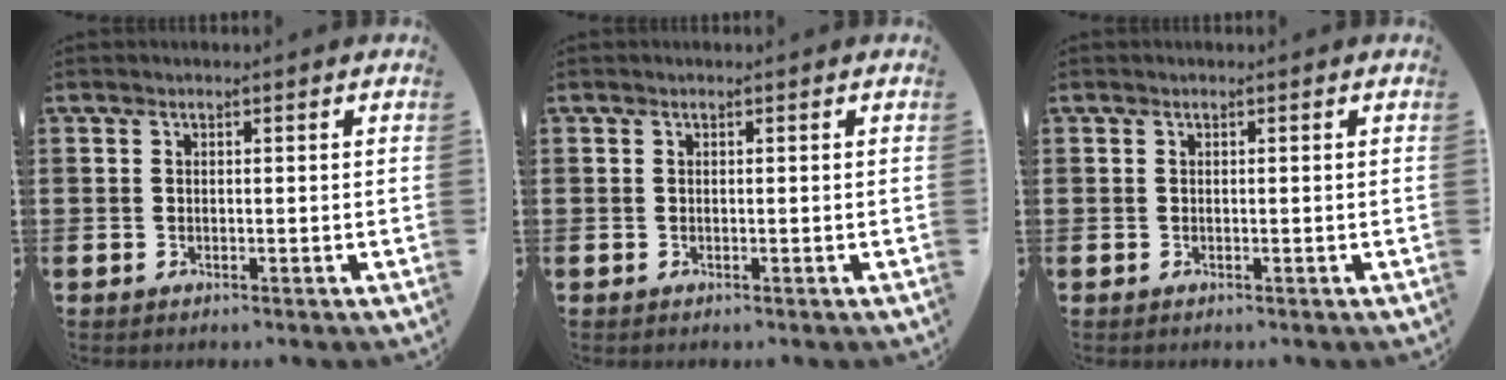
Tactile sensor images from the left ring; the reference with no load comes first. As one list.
[{"total": 0.0}, {"total": 0.0}]